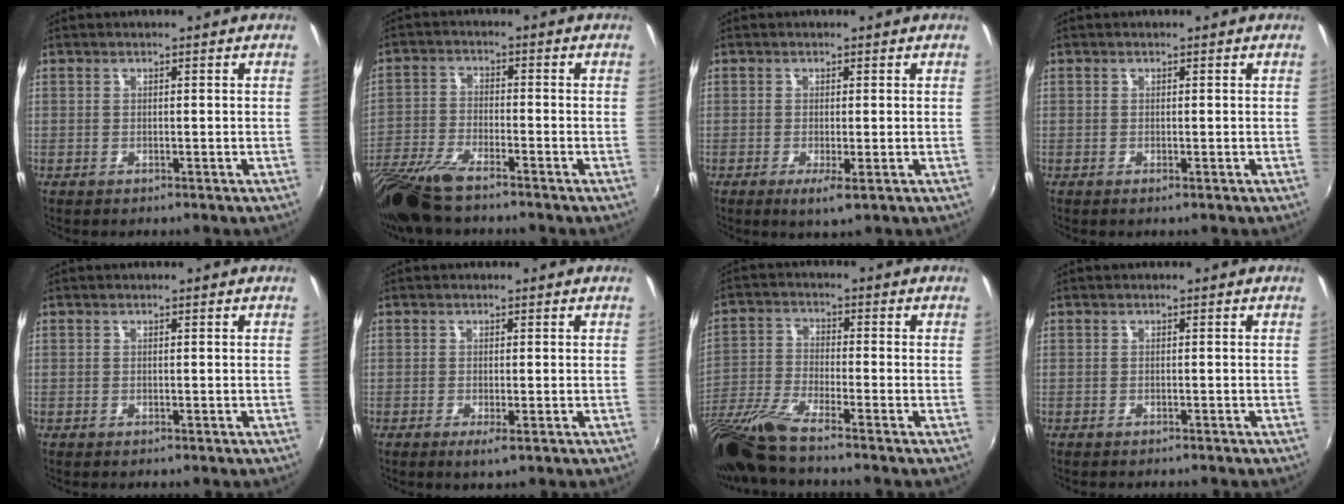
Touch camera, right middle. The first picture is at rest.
{"total": 10.6, "force": [-8.5, 2.0, 6.0], "torque": [-0.140, -0.030, -0.168]}
{"total": 2.5, "force": [-0.8, 0.0, 2.3], "torque": [-0.047, -0.011, -0.011]}
{"total": 0.0}
{"total": 0.0}
{"total": 1.6, "force": [-0.6, 0.0, 1.5], "torque": [-0.031, -0.007, -0.009]}
{"total": 10.7, "force": [-8.6, 0.1, 6.3], "torque": [-0.138, -0.036, -0.169]}
{"total": 0.9, "force": [-0.8, 0.0, 0.3], "torque": [-0.005, -0.005, -0.012]}